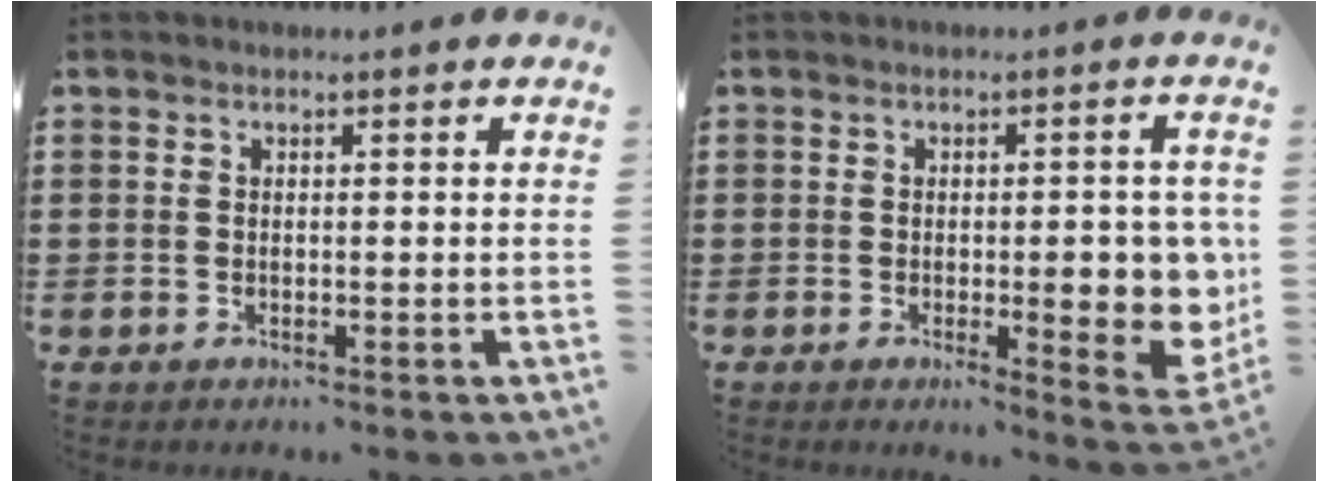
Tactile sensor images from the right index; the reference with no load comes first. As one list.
[{"total": 8.6, "force": [-0.3, 3.0, 8.1], "torque": [-0.093, -0.015, -0.001]}]